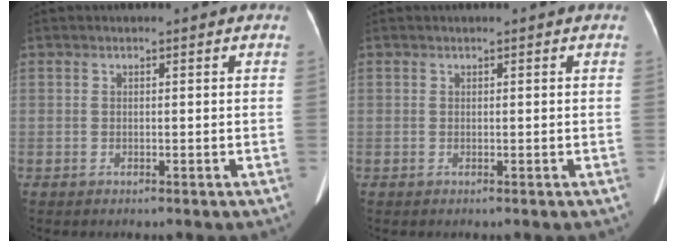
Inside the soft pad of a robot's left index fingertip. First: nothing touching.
{"total": 0.0}